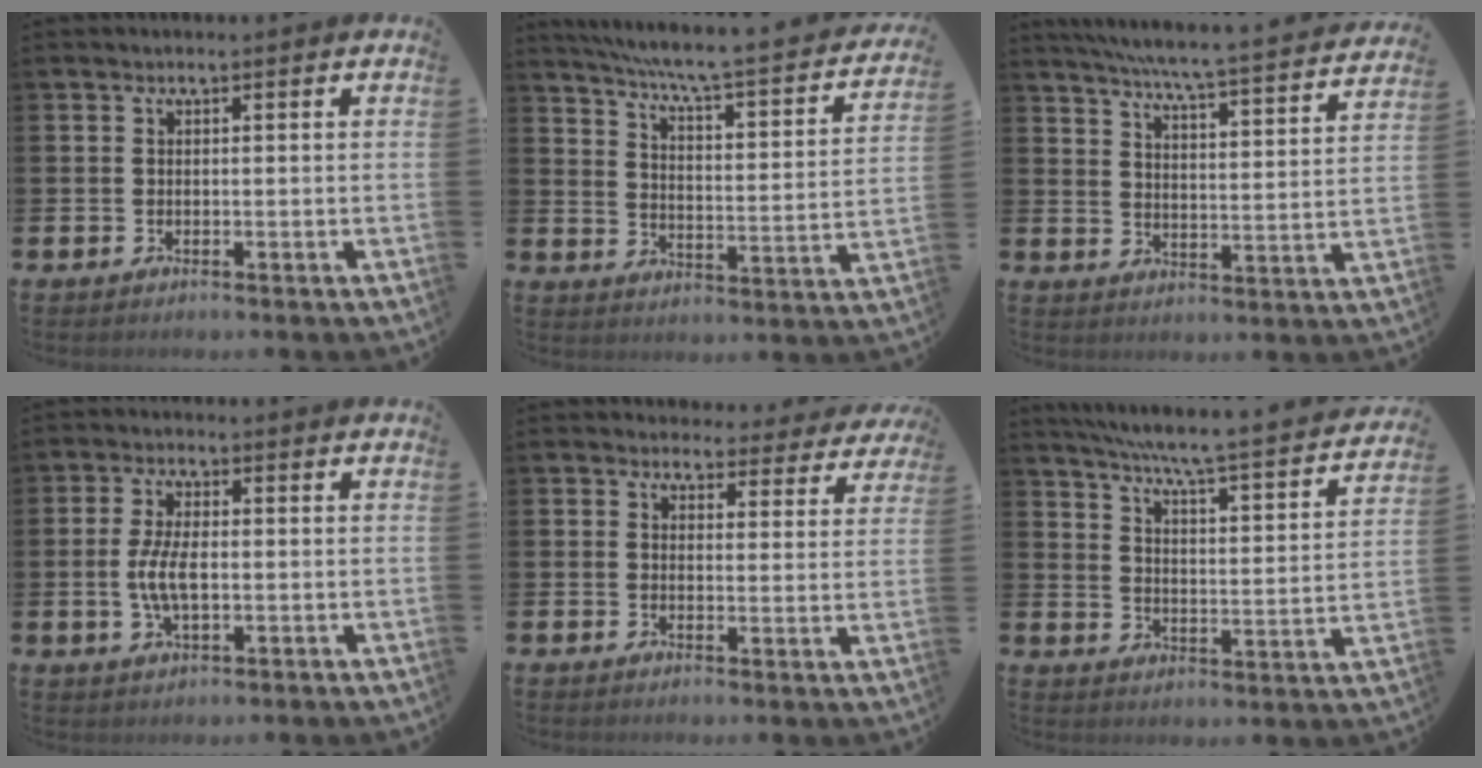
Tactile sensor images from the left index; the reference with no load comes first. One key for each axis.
{"total": 5.8, "fx": 5.2, "fy": -0.1, "fz": 2.4, "tx": -0.076, "ty": -0.048, "tz": 0.082}
{"total": 6.3, "fx": 5.9, "fy": -0.2, "fz": 2.1, "tx": -0.063, "ty": -0.051, "tz": 0.097}
{"total": 5.3, "fx": -0.3, "fy": 2.3, "fz": 4.8, "tx": -0.097, "ty": 0.001, "tz": -0.011}
{"total": 3.7, "fx": 3.4, "fy": 1.4, "fz": 0.2, "tx": -0.006, "ty": -0.022, "tz": 0.057}
{"total": 5.8, "fx": 5.2, "fy": -0.1, "fz": 2.6, "tx": -0.080, "ty": -0.047, "tz": 0.081}